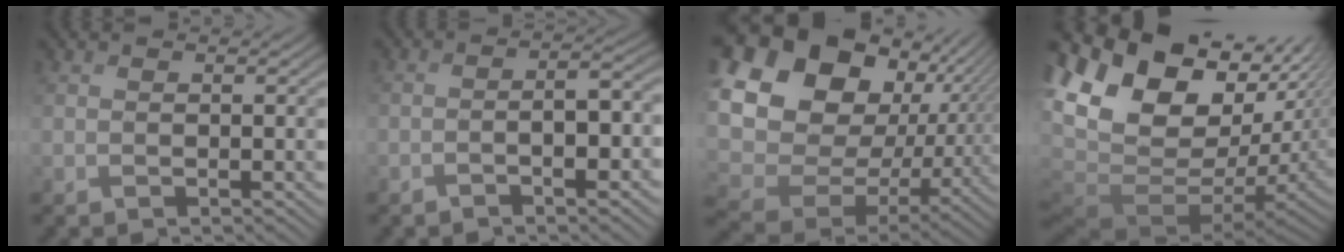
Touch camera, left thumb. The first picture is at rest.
{"total": 4.9, "force": [-2.4, 1.5, 4.0], "torque": [-0.059, 0.002, -0.040]}
{"total": 21.7, "force": [4.1, 17.1, 12.7], "torque": [-0.333, -0.003, 0.100]}
{"total": 15.8, "force": [1.6, 11.2, 11.0], "torque": [-0.225, -0.028, 0.075]}